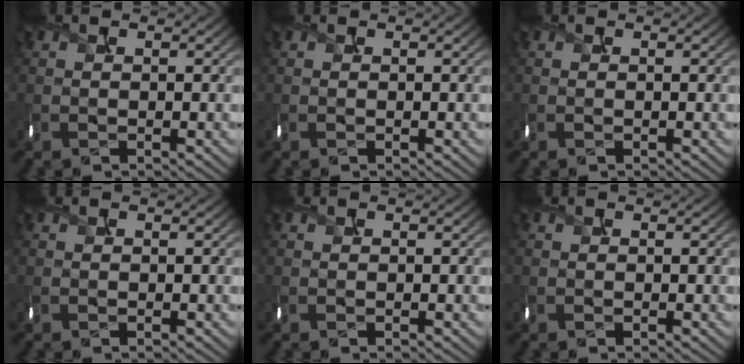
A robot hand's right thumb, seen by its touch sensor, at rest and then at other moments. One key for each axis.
{"total": 0.0}
{"total": 0.0}
{"total": 0.0}
{"total": 0.0}
{"total": 0.0}